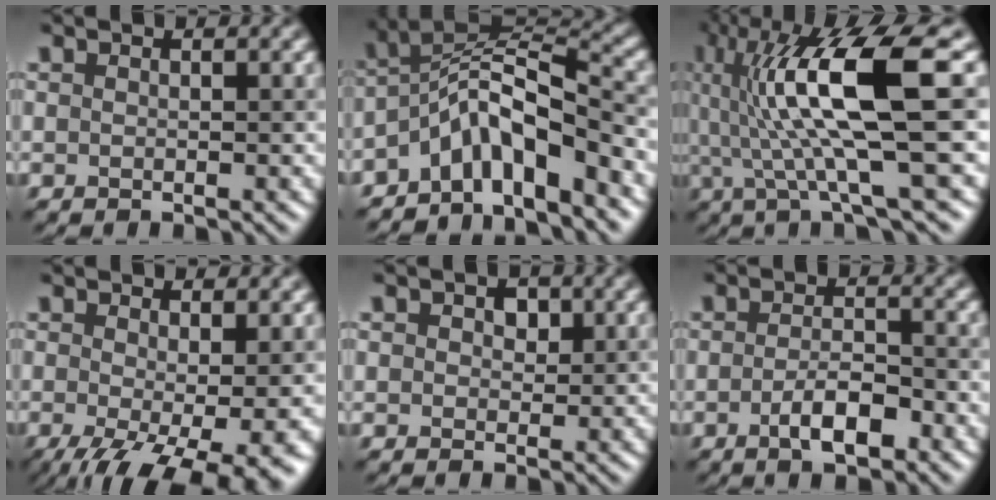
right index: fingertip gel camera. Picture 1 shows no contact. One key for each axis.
{"total": 6.5, "fx": -3.8, "fy": 2.2, "fz": 4.9, "tx": -0.077, "ty": 0.013, "tz": -0.075}
{"total": 11.2, "fx": 1.9, "fy": 2.2, "fz": 10.9, "tx": -0.191, "ty": 0.007, "tz": 0.041}
{"total": 8.5, "fx": -3.2, "fy": 2.6, "fz": 7.5, "tx": -0.125, "ty": -0.028, "tz": -0.039}
{"total": 1.5, "fx": 0.7, "fy": 1.2, "fz": 0.4, "tx": -0.007, "ty": 0.000, "tz": 0.008}
{"total": 2.8, "fx": -1.5, "fy": 0.8, "fz": 2.2, "tx": -0.050, "ty": 0.000, "tz": -0.024}